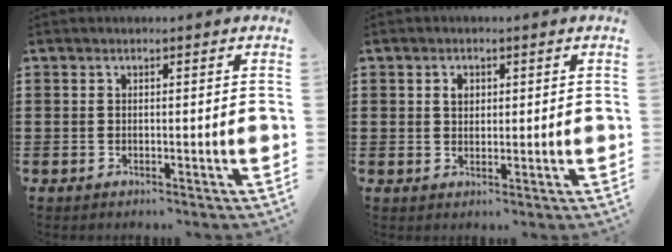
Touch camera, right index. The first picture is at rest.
{"total": 1.9, "force": [0.6, 1.4, 1.1], "torque": [-0.026, 0.008, 0.011]}